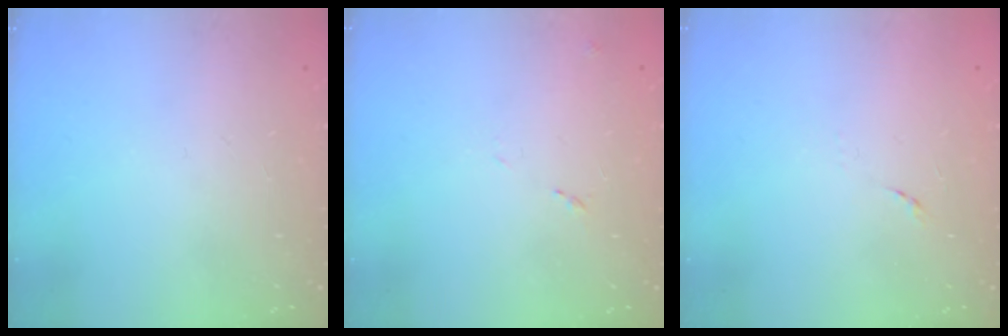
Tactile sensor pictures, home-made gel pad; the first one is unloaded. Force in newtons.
{"total": 8.1, "press": 8.1, "slide": 0.6}
{"total": 5.7, "press": 5.6, "slide": 0.6}